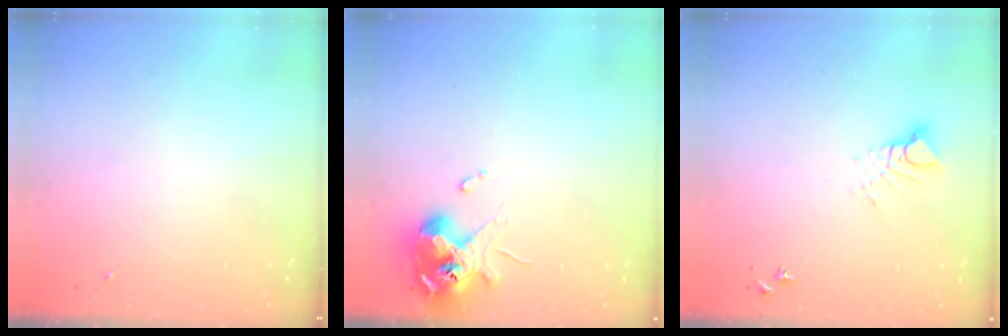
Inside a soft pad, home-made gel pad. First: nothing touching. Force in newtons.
{"total": 11.1, "press": 11.0, "slide": 1.6}
{"total": 6.6, "press": 6.6, "slide": 0.4}